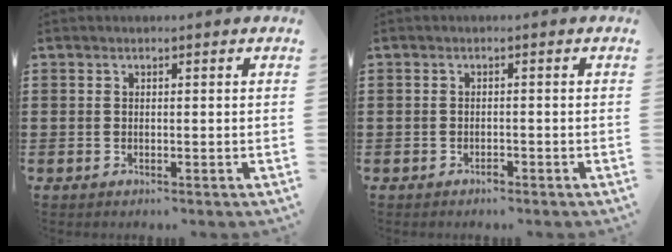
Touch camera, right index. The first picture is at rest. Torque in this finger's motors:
{"motor_torque": [0.13, 0.20, 0.02, 0.03]}